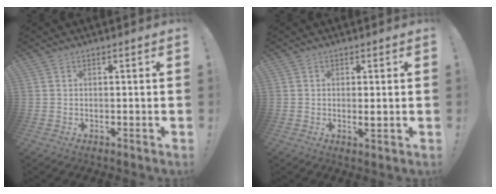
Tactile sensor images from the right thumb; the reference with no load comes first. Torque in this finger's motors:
{"motor_torque": [-0.25, 0.12, -0.03, 0.17, 0.05]}